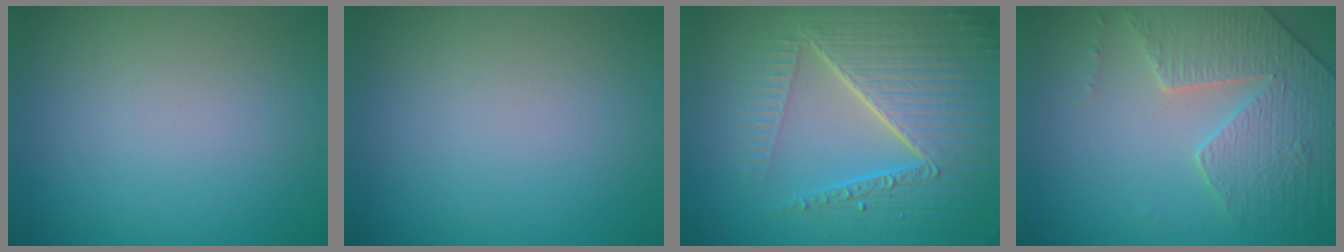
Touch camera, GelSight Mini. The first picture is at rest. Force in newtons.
{"total": 0.0}
{"total": 8.8, "press": 6.2, "slide": 6.2}
{"total": 4.2, "press": 4.1, "slide": 1.0}